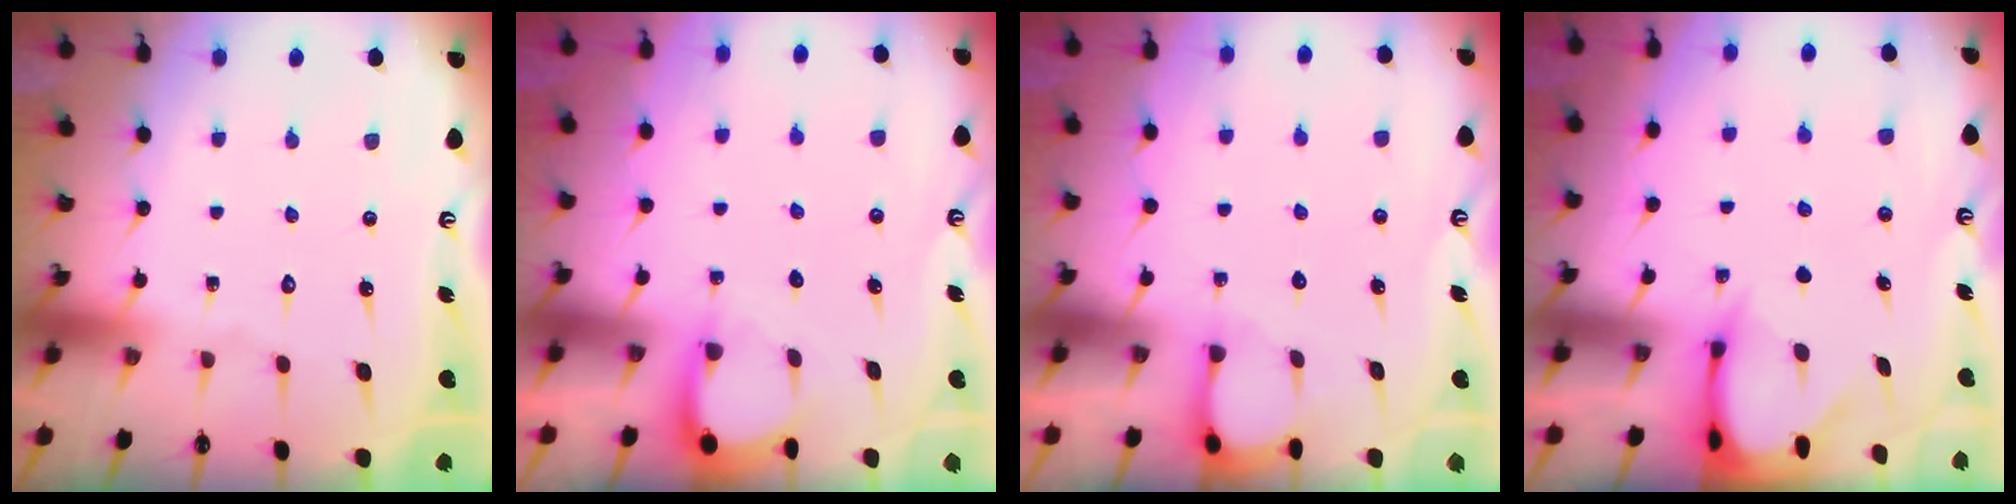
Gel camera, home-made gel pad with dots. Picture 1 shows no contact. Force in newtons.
{"total": 3.0, "press": 3.0, "slide": 0.3}
{"total": 2.3, "press": 2.2, "slide": 0.4}
{"total": 3.5, "press": 3.5, "slide": 0.3}